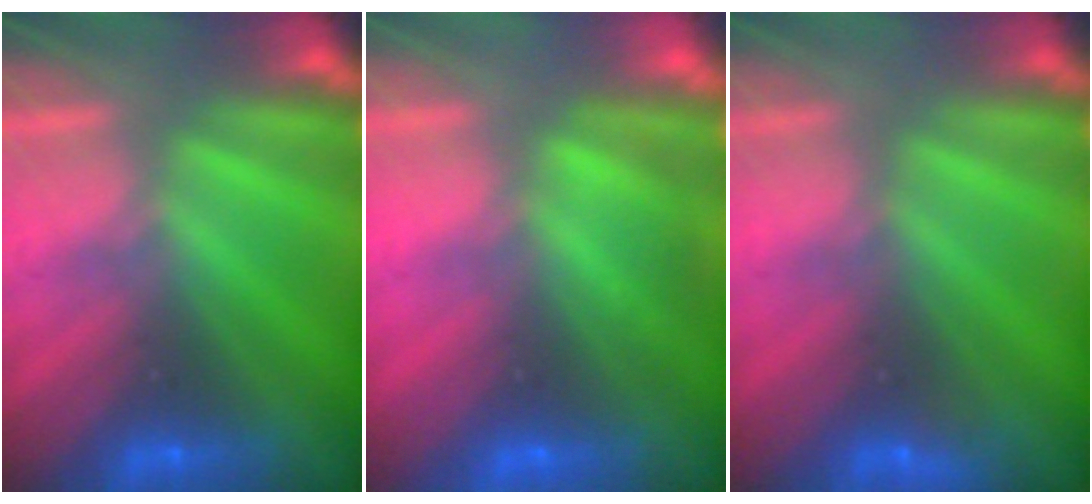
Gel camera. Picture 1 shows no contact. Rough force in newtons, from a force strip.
{"total": 3.2}
{"total": 2.9}